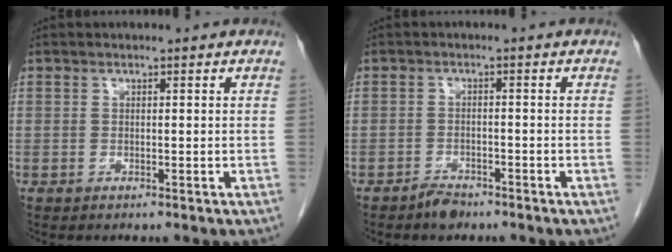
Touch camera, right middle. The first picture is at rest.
{"total": 2.5, "force": [-2.2, 1.0, 0.8], "torque": [-0.018, 0.001, -0.035]}